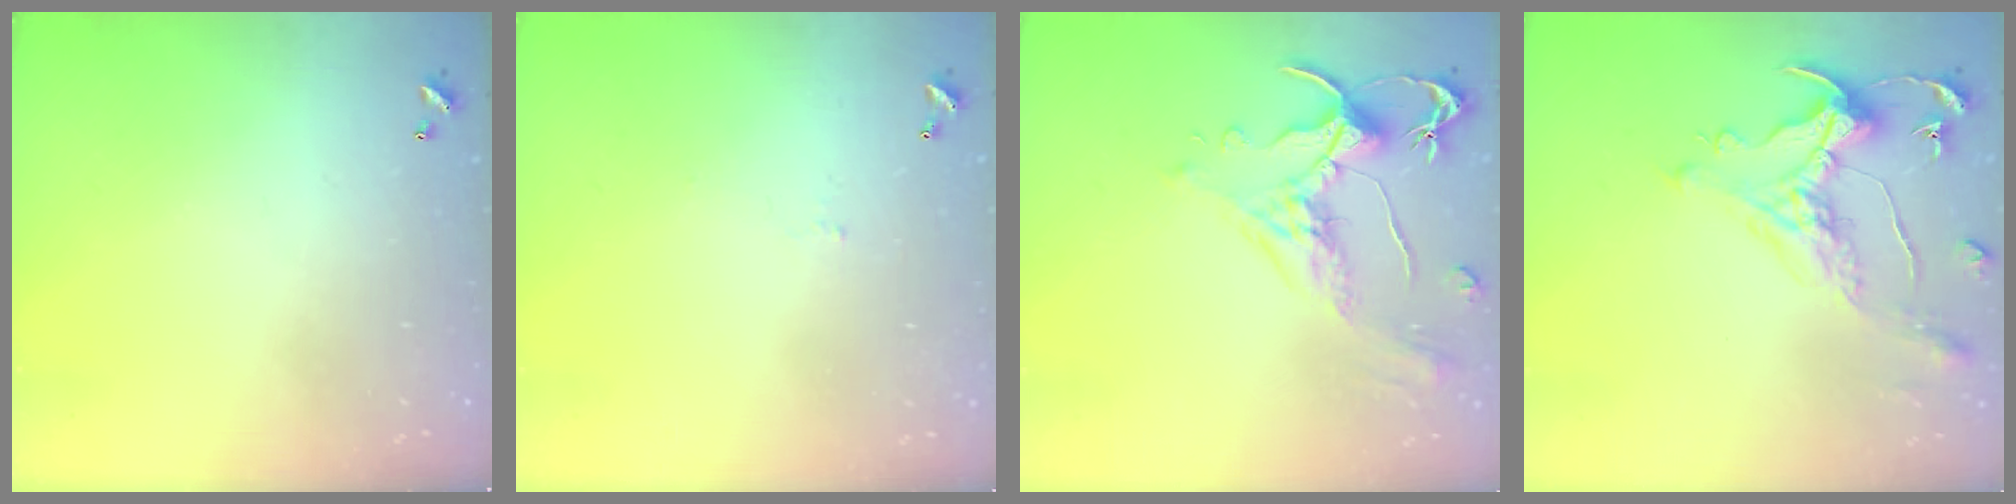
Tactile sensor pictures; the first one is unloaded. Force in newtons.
{"total": 1.7, "press": 1.6, "slide": 0.3}
{"total": 1.5, "press": 1.0, "slide": 1.1}
{"total": 0.9, "press": 0.2, "slide": 0.9}